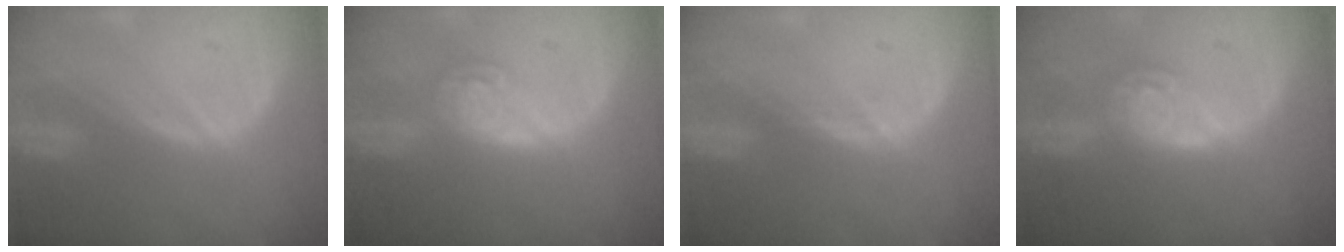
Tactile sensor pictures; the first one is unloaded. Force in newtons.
{"total": 5.4, "press": 4.8, "slide": 2.5}
{"total": 0.8, "press": 0.6, "slide": 0.6}
{"total": 6.2, "press": 6.2, "slide": 0.4}